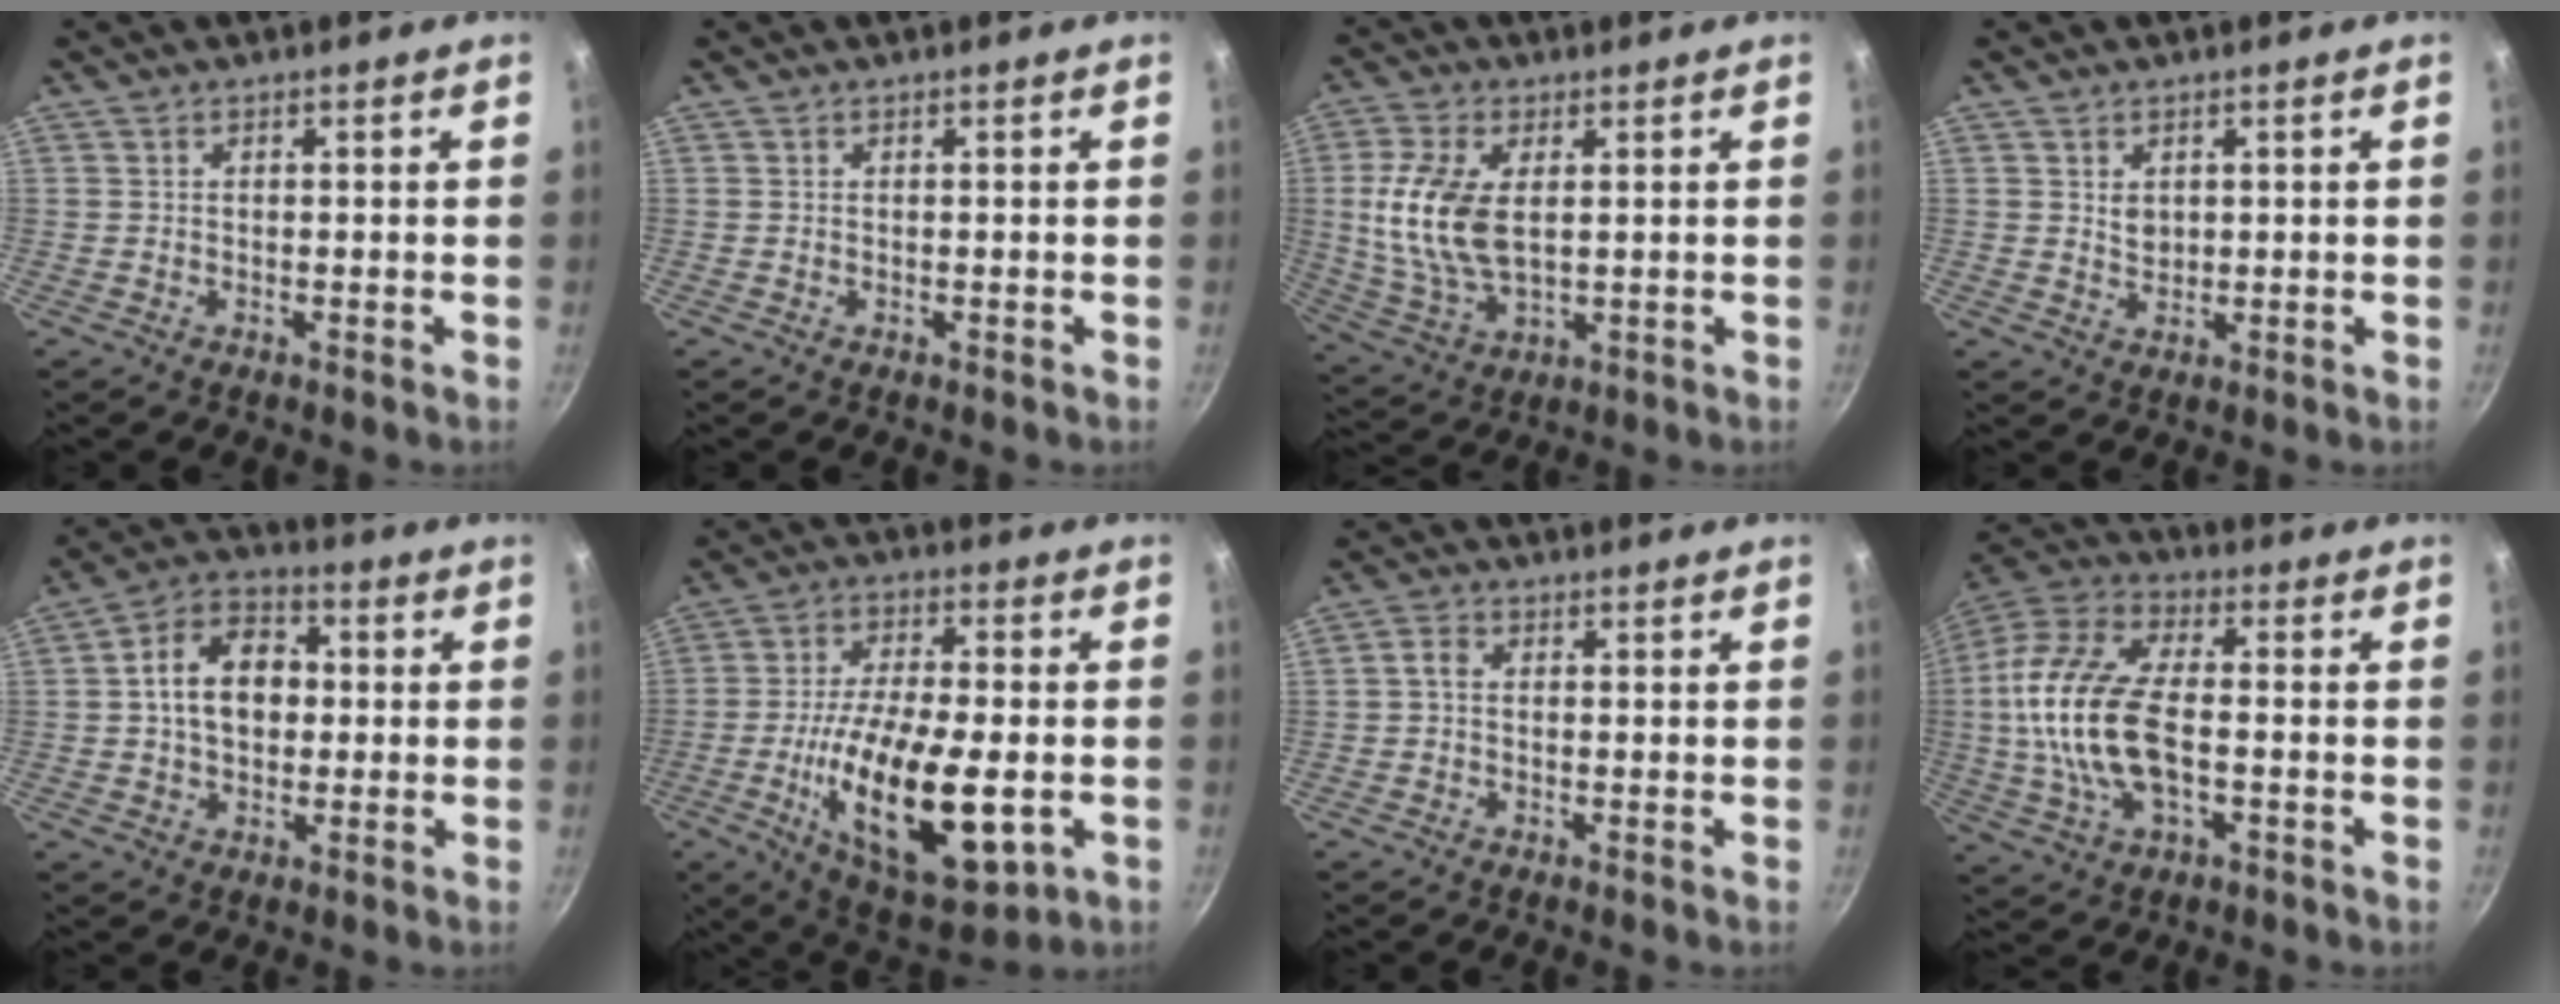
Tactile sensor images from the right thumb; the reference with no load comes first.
{"total": 0.0}
{"total": 12.9, "force": [1.8, 7.1, 10.6], "torque": [-0.211, -0.008, 0.040]}
{"total": 2.4, "force": [0.8, 1.9, 1.4], "torque": [-0.017, -0.007, 0.017]}
{"total": 11.5, "force": [0.6, 8.3, 8.0], "torque": [-0.102, 0.025, -0.003]}
{"total": 21.5, "force": [-5.8, 8.5, 18.9], "torque": [-0.298, 0.005, -0.086]}
{"total": 2.3, "force": [-0.1, 1.7, 1.5], "torque": [-0.030, 0.010, -0.006]}
{"total": 19.1, "force": [-1.6, 10.1, 16.2], "torque": [-0.326, 0.028, -0.043]}